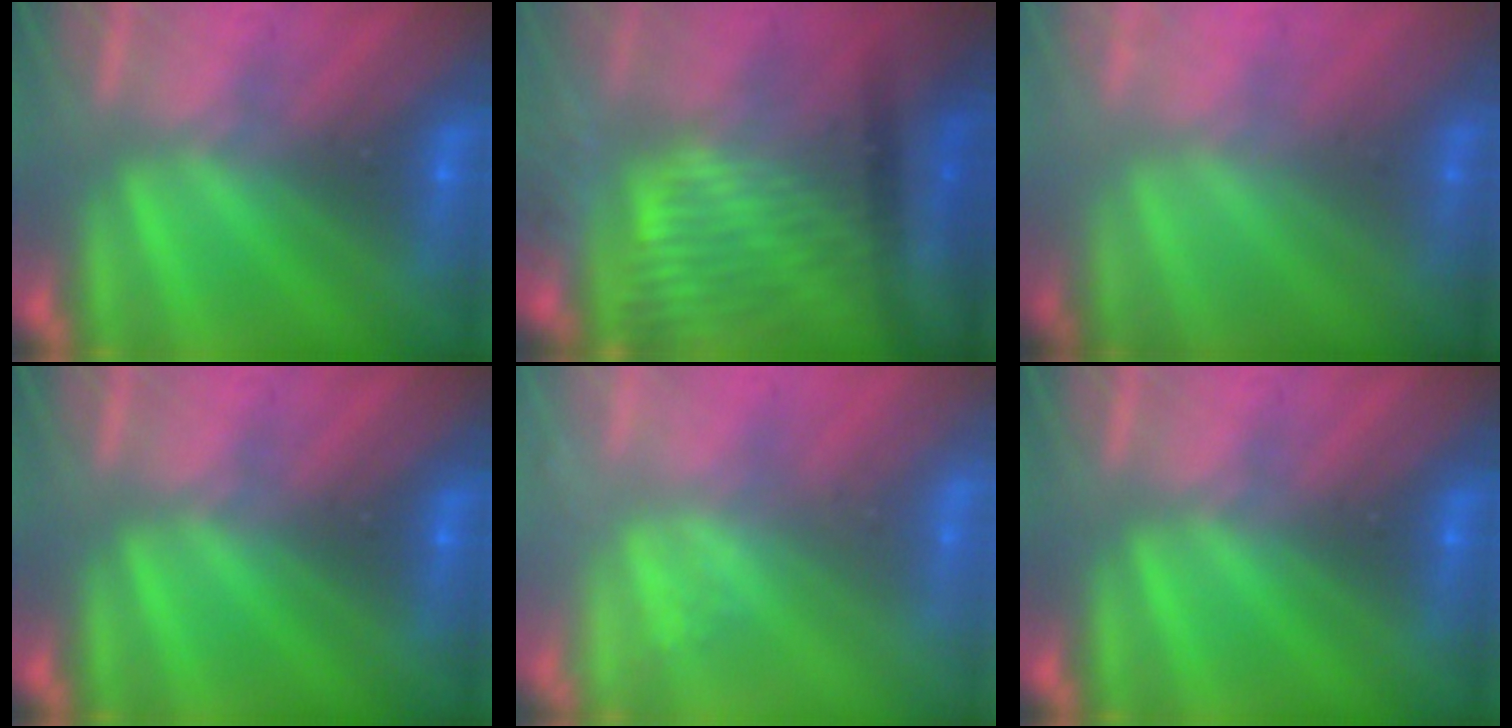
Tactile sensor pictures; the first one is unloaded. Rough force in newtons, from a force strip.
{"total": 3.3}
{"total": 1.7}
{"total": 0.0}
{"total": 2.1}
{"total": 0.0}